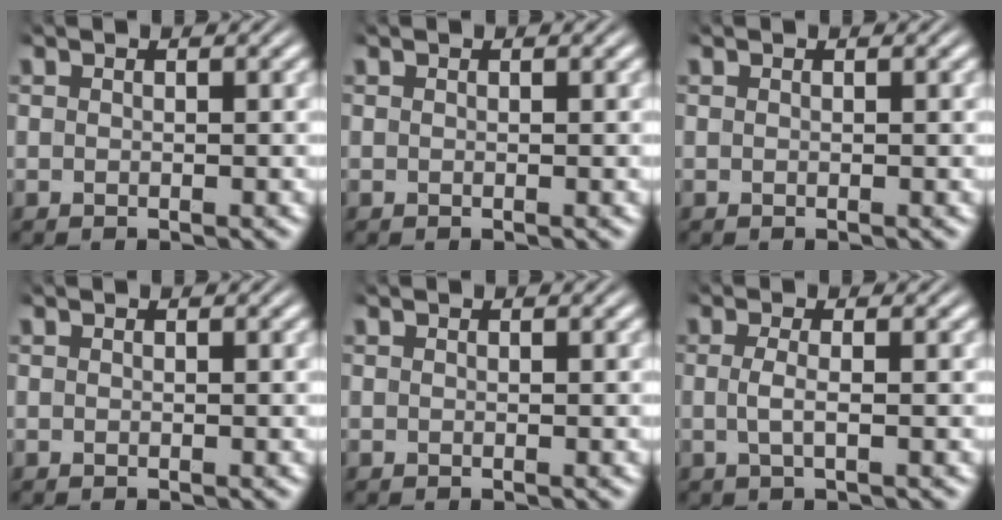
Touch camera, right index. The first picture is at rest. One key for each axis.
{"total": 0.0}
{"total": 0.0}
{"total": 0.0}
{"total": 0.0}
{"total": 1.7, "fx": -0.2, "fy": -0.1, "fz": 1.6, "tx": -0.042, "ty": -0.011, "tz": 0.002}